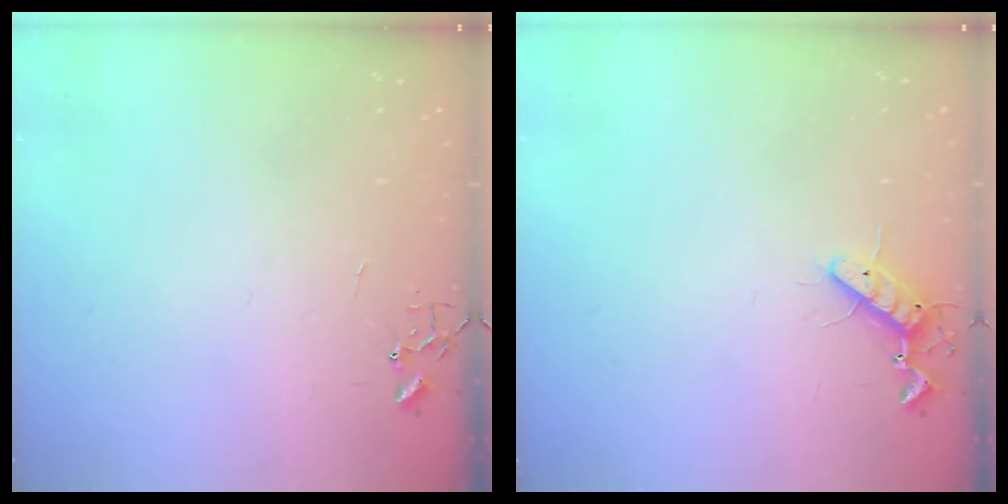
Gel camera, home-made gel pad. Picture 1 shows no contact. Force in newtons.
{"total": 8.5, "press": 8.4, "slide": 1.5}